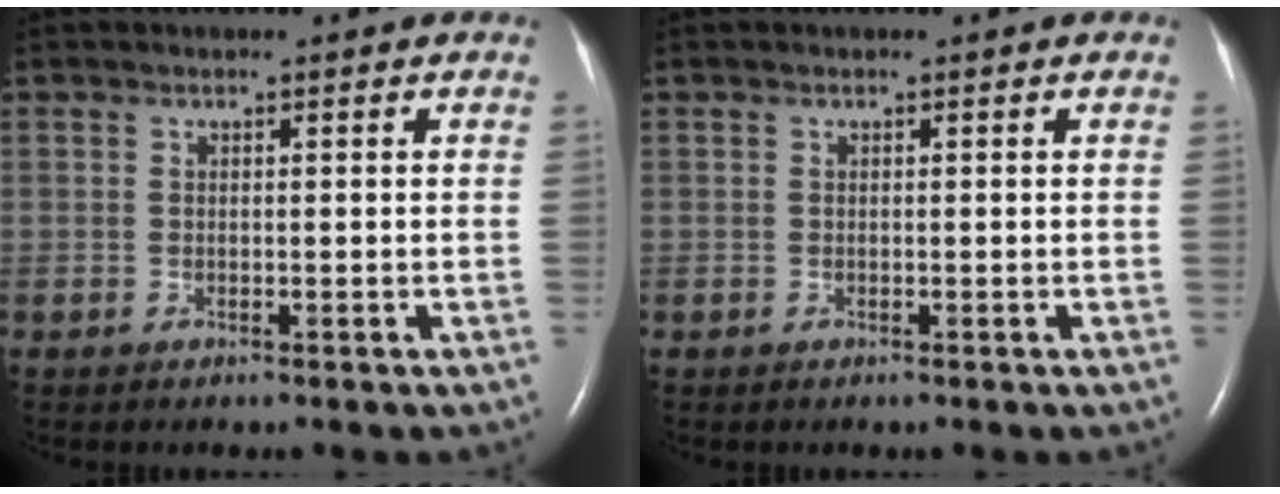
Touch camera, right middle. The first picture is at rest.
{"total": 0.0}